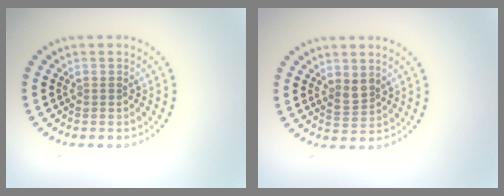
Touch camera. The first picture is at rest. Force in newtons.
{"total": 1.7, "press": 1.5, "slide": 0.9}